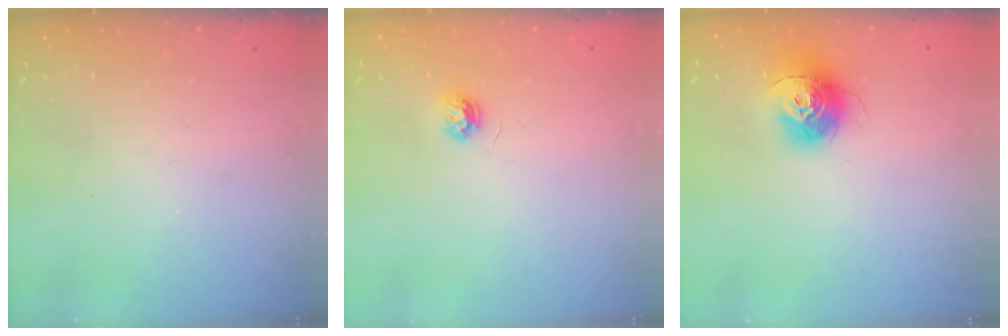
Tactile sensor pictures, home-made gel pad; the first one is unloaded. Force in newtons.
{"total": 3.9, "press": 3.8, "slide": 0.5}
{"total": 13.0, "press": 13.0, "slide": 1.0}